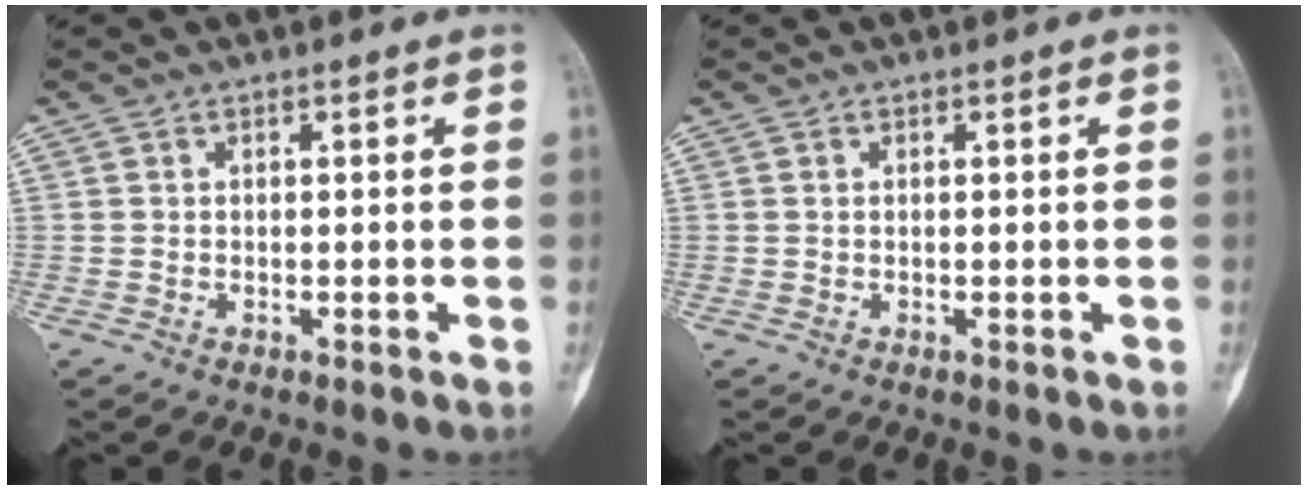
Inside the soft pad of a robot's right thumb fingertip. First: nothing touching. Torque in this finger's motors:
{"motor_torque": [-0.01, 0.00, -0.20, -0.16, -0.06]}